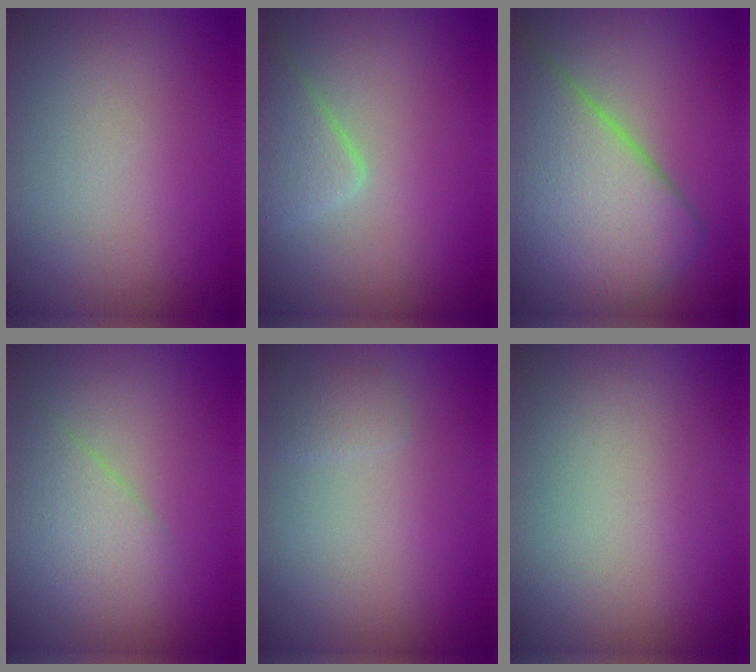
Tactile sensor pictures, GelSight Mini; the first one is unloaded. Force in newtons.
{"total": 2.4, "press": 2.3, "slide": 0.2}
{"total": 9.2, "press": 9.2, "slide": 0.4}
{"total": 2.3, "press": 2.3, "slide": 0.2}
{"total": 0.9, "press": 0.9, "slide": 0.0}
{"total": 0.0}